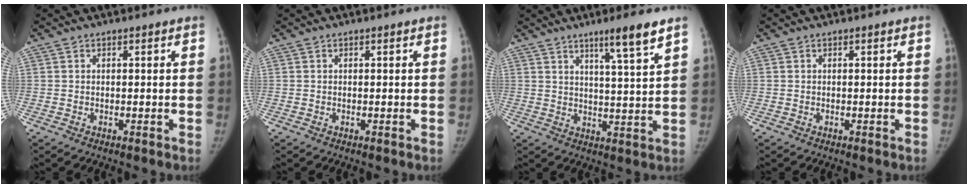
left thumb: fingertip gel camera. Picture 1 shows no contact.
{"total": 0.0}
{"total": 7.9, "force": [5.3, -0.2, 5.9], "torque": [-0.091, -0.036, 0.084]}
{"total": 0.0}